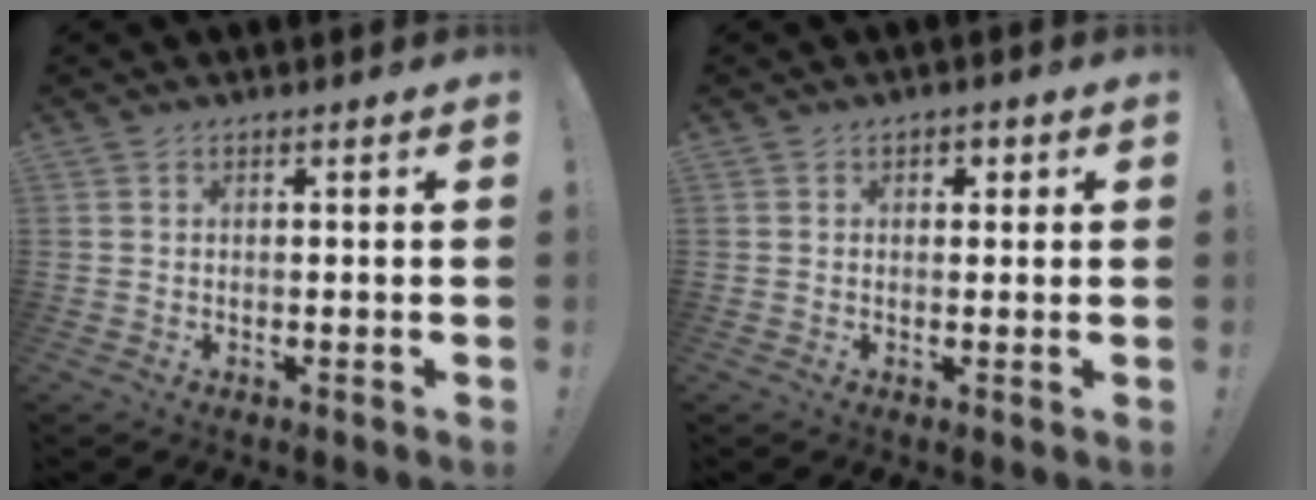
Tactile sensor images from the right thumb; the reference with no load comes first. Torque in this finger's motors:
{"motor_torque": [0.21, 0.63, -0.10, 0.06, 0.00]}